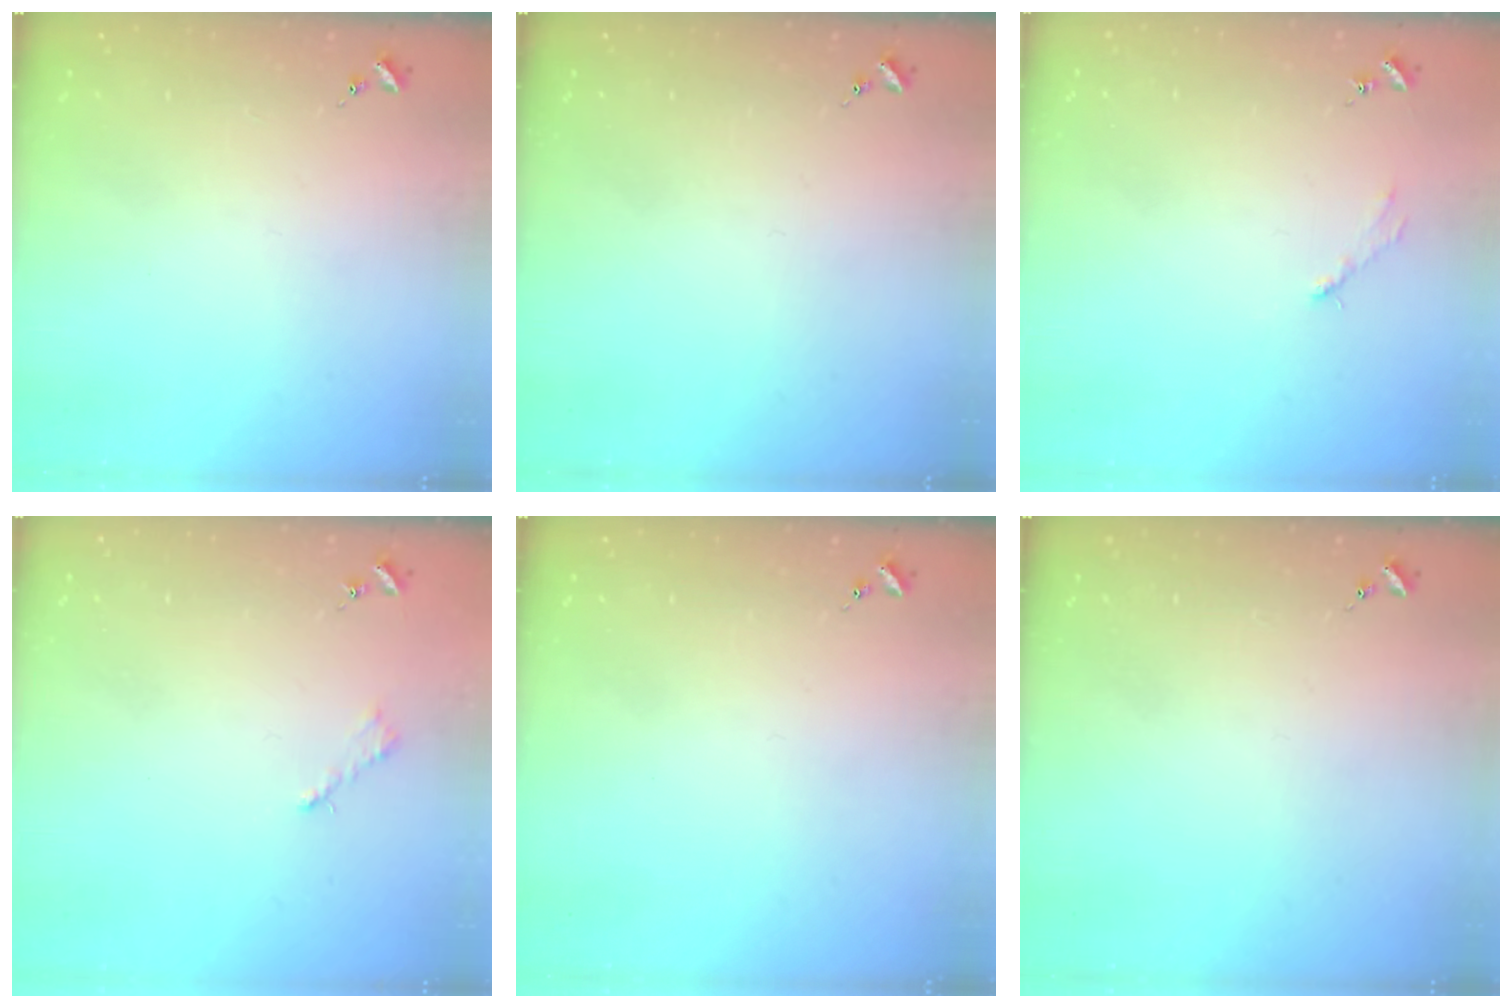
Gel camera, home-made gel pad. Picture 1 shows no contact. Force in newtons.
{"total": 0.0}
{"total": 2.6, "press": 2.6, "slide": 0.3}
{"total": 2.6, "press": 2.5, "slide": 0.3}
{"total": 0.0}
{"total": 0.0}